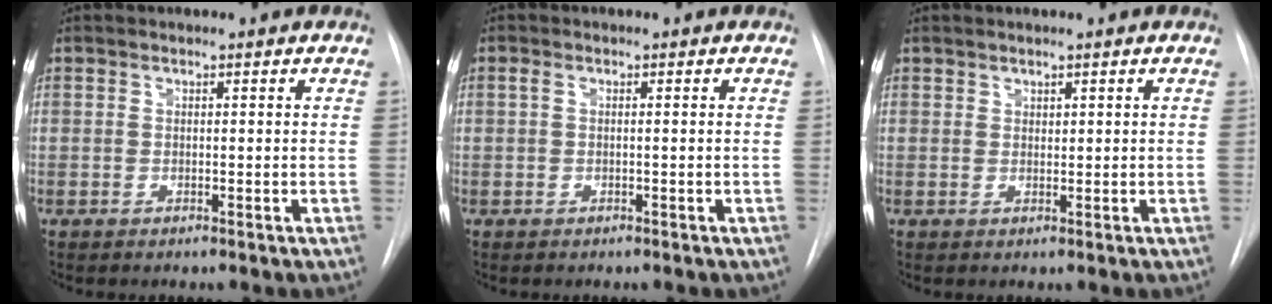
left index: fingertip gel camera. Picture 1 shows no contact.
{"total": 0.7, "force": [0.0, 0.2, 0.7], "torque": [-0.016, 0.002, 0.000]}
{"total": 0.7, "force": [0.6, 0.3, 0.0], "torque": [0.009, -0.001, 0.010]}